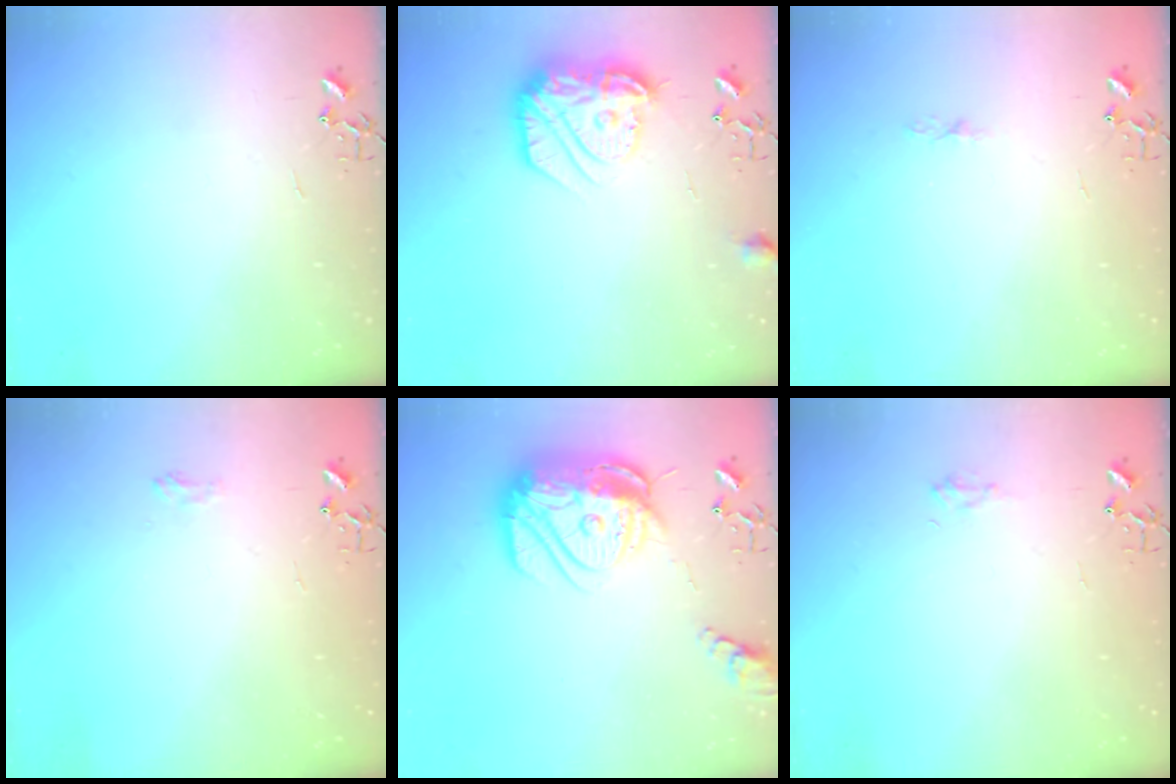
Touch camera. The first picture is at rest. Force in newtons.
{"total": 17.2, "press": 17.2, "slide": 1.1}
{"total": 3.6, "press": 3.5, "slide": 0.5}
{"total": 6.3, "press": 6.3, "slide": 0.8}
{"total": 18.8, "press": 18.8, "slide": 1.8}
{"total": 6.7, "press": 6.6, "slide": 0.7}